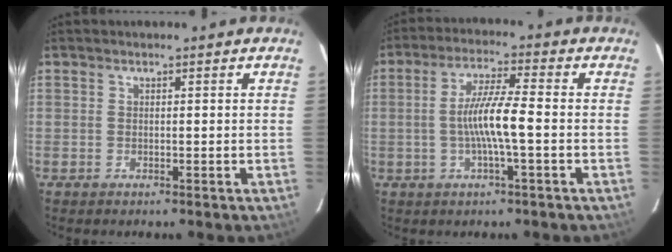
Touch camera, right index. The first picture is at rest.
{"total": 7.8, "force": [-1.4, 0.1, 7.7], "torque": [-0.150, 0.002, -0.027]}